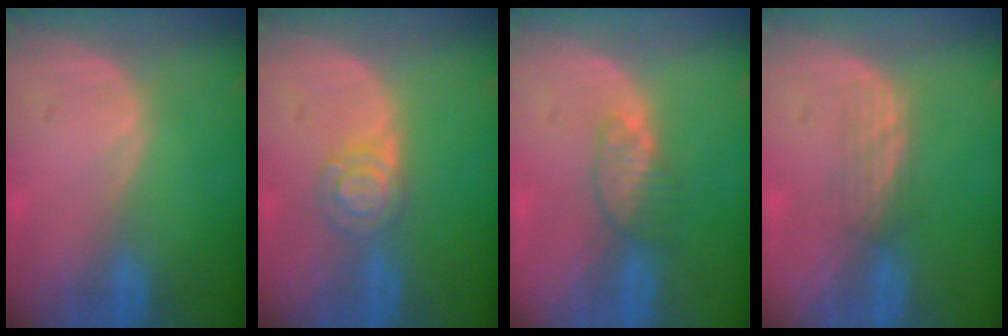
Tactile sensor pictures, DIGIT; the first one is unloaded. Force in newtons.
{"total": 4.1, "press": 4.1, "slide": 0.1}
{"total": 3.4, "press": 3.4, "slide": 0.2}
{"total": 2.3, "press": 2.2, "slide": 0.3}